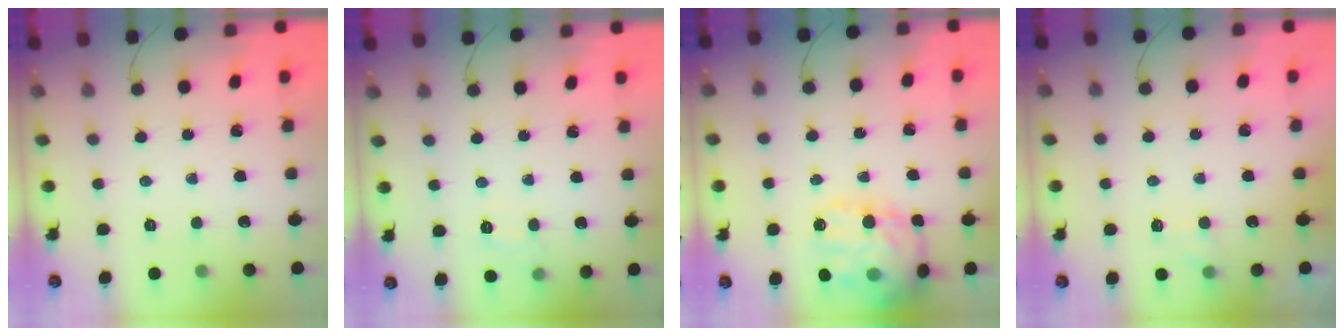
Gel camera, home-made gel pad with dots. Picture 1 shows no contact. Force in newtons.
{"total": 5.9, "press": 5.7, "slide": 1.2}
{"total": 19.2, "press": 19.0, "slide": 2.7}
{"total": 2.6, "press": 2.4, "slide": 1.2}